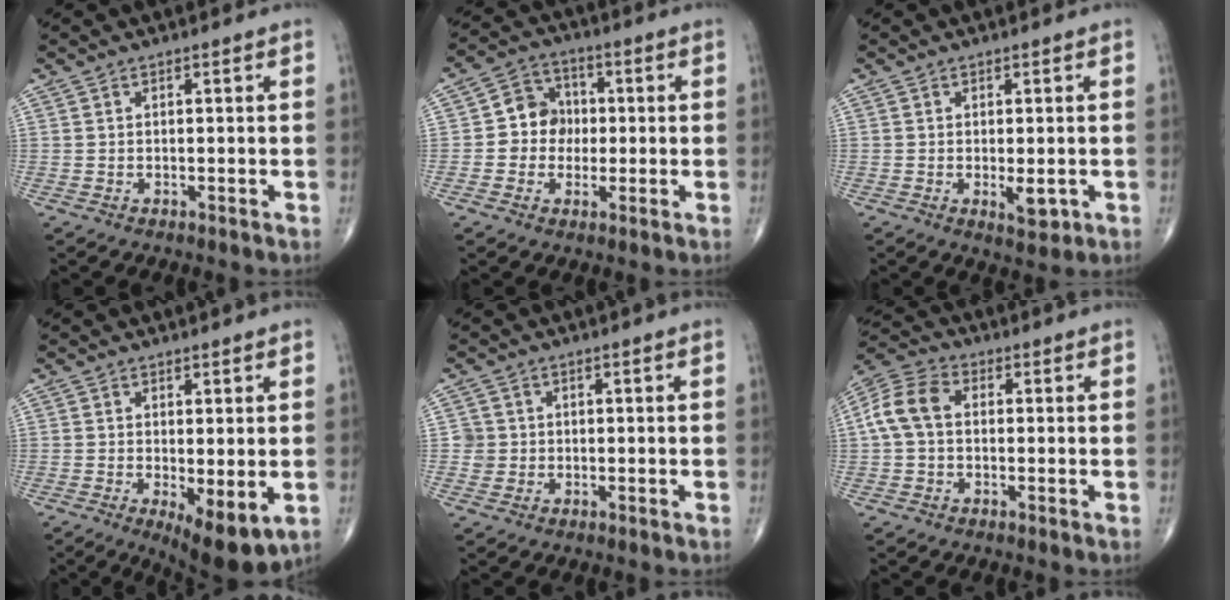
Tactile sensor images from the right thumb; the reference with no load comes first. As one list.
[{"total": 7.8, "force": [-0.3, 6.9, 3.6], "torque": [-0.018, 0.020, -0.018]}, {"total": 3.5, "force": [-0.8, 1.5, 3.0], "torque": [-0.037, -0.007, -0.007]}, {"total": 8.5, "force": [-2.0, 2.9, 7.7], "torque": [-0.110, -0.024, -0.023]}, {"total": 2.4, "force": [0.0, 2.4, -0.1], "torque": [0.020, 0.007, -0.003]}, {"total": 8.5, "force": [0.5, 6.0, 6.0], "torque": [-0.124, 0.029, 0.000]}]